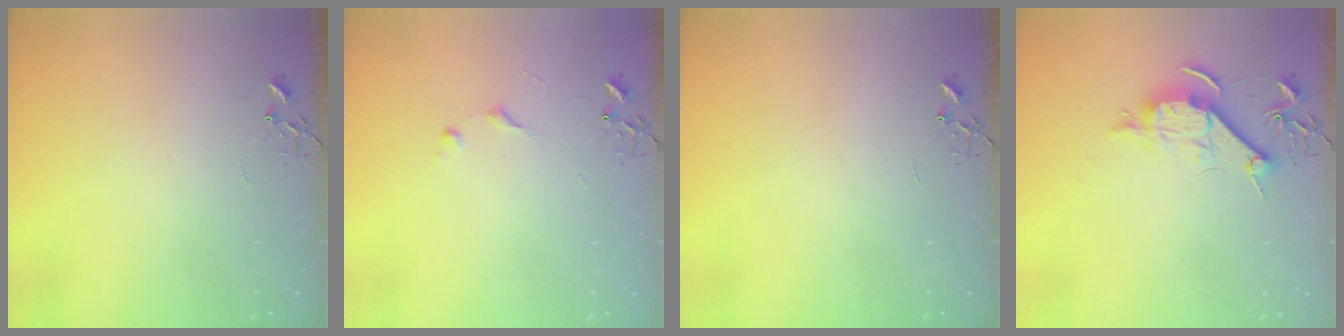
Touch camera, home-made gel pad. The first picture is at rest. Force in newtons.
{"total": 5.2, "press": 5.1, "slide": 0.7}
{"total": 0.0}
{"total": 9.3, "press": 9.2, "slide": 1.1}